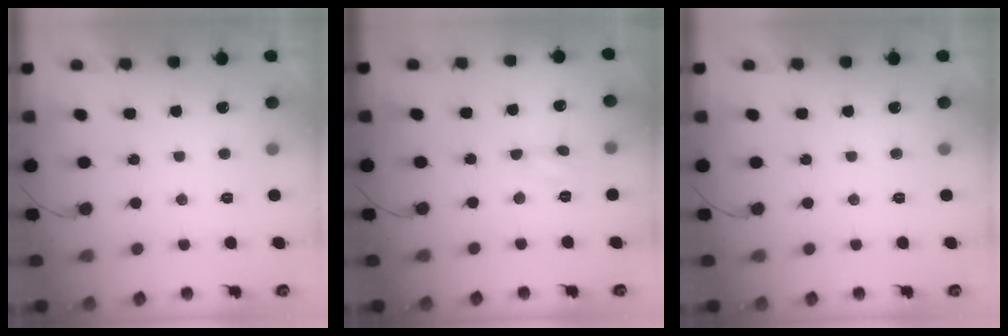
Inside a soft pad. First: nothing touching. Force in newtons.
{"total": 2.9, "press": 2.9, "slide": 0.4}
{"total": 0.0}